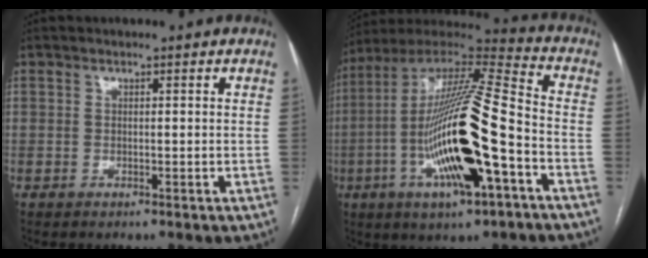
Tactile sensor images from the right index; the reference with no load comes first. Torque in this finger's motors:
{"motor_torque": [2.10, -0.04, 1.00, 0.21]}